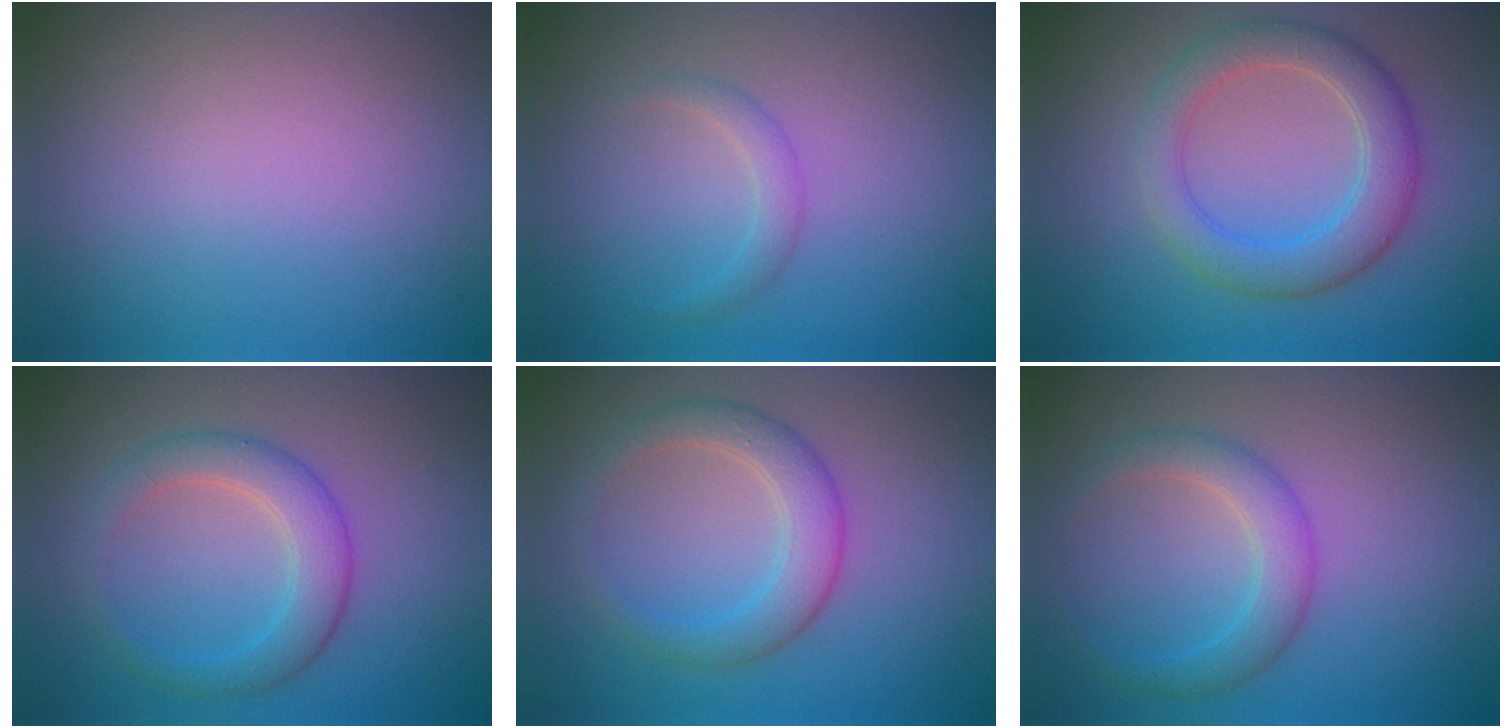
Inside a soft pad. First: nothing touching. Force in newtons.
{"total": 1.2, "press": 1.2, "slide": 0.1}
{"total": 4.5, "press": 4.5, "slide": 0.3}
{"total": 3.4, "press": 3.4, "slide": 0.2}
{"total": 3.3, "press": 3.3, "slide": 0.1}
{"total": 2.9, "press": 2.9, "slide": 0.1}